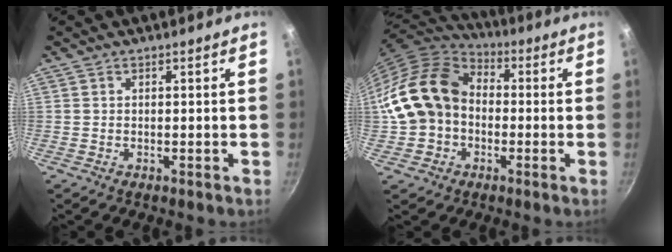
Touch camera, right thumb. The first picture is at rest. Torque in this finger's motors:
{"motor_torque": [2.00, 3.01, 1.19, -0.76, 0.23]}